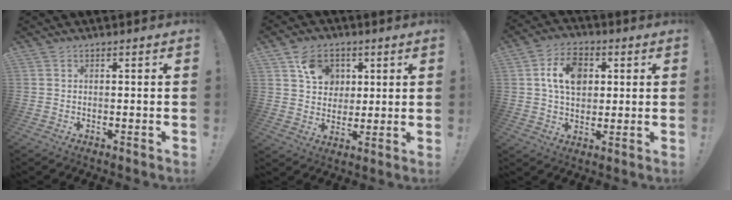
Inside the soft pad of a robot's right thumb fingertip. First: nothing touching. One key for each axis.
{"total": 10.6, "fx": 4.4, "fy": 8.7, "fz": 4.1, "tx": -0.052, "ty": -0.015, "tz": 0.088}
{"total": 11.5, "fx": 2.8, "fy": 8.1, "fz": 7.7, "tx": -0.117, "ty": 0.010, "tz": 0.052}